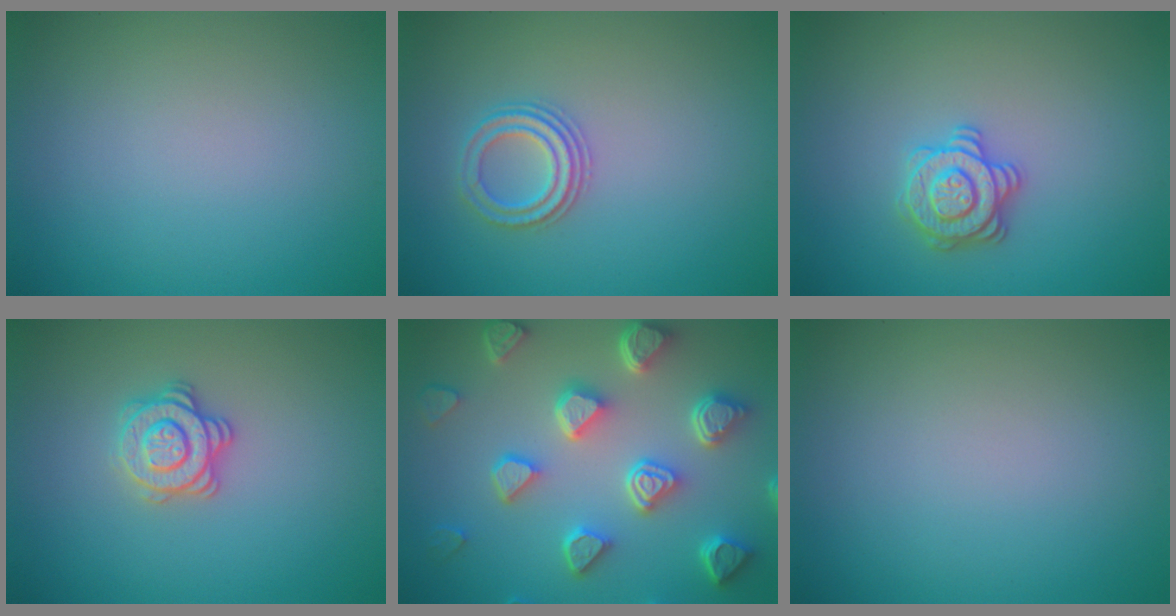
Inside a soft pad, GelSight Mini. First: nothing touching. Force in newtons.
{"total": 2.2, "press": 2.1, "slide": 0.7}
{"total": 2.9, "press": 2.8, "slide": 0.4}
{"total": 2.8, "press": 2.6, "slide": 1.0}
{"total": 7.4, "press": 5.9, "slide": 4.5}
{"total": 0.0}